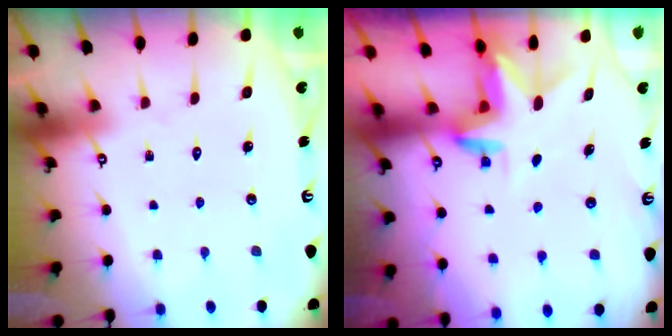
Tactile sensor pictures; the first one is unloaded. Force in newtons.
{"total": 3.0, "press": 3.0, "slide": 0.2}